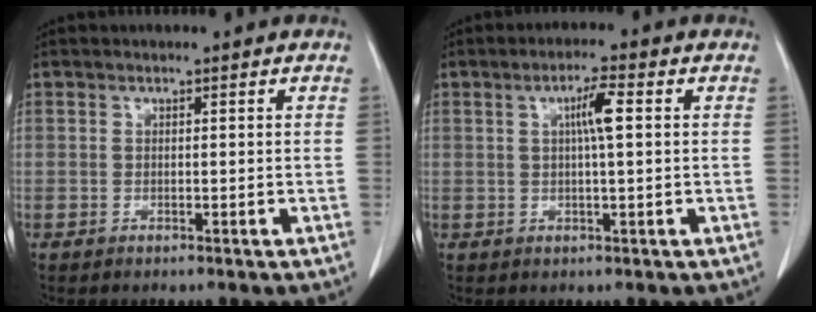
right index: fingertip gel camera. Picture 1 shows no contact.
{"total": 4.1, "force": [0.9, 0.3, 4.0], "torque": [-0.071, 0.006, 0.015]}